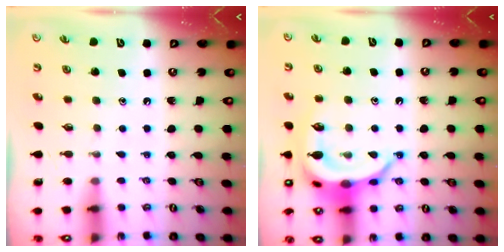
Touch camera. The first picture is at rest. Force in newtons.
{"total": 17.2, "press": 17.2, "slide": 0.2}